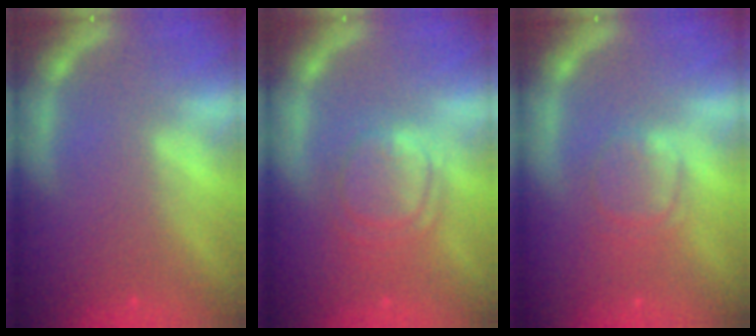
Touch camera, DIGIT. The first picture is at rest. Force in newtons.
{"total": 5.1}
{"total": 3.0}